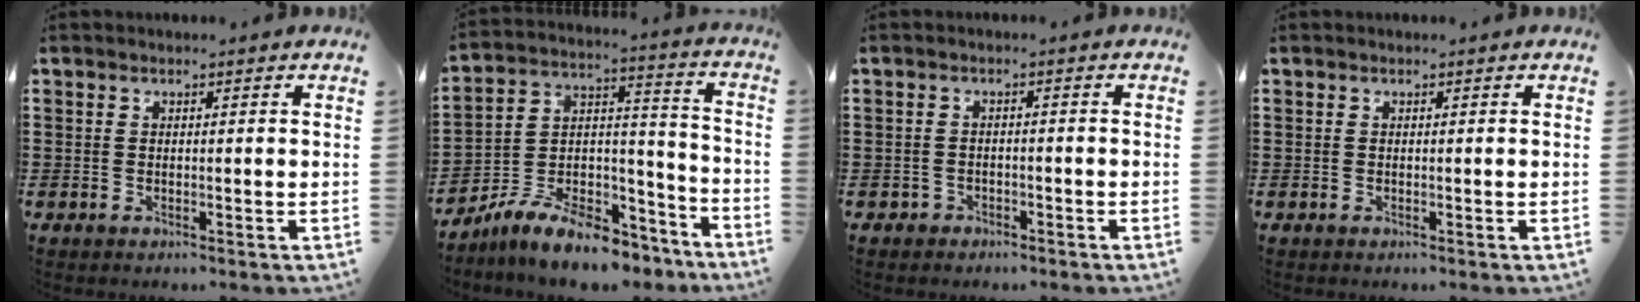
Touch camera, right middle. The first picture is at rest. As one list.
[{"total": 9.2, "force": [-7.9, 2.6, 3.8], "torque": [-0.074, 0.019, -0.156]}, {"total": 1.3, "force": [-1.1, 0.6, 0.0], "torque": [-0.005, 0.001, -0.026]}, {"total": 0.0}]